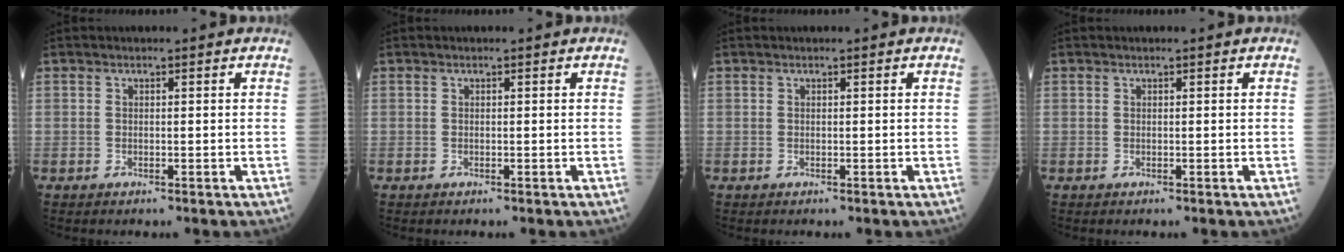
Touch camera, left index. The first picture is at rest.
{"total": 0.0}
{"total": 0.0}
{"total": 0.0}